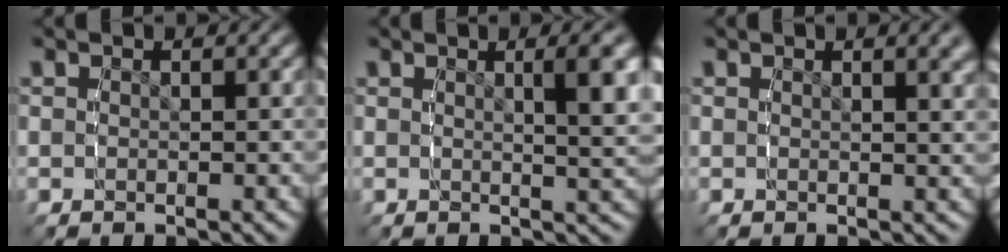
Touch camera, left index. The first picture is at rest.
{"total": 3.5, "force": [1.1, 0.1, 3.3], "torque": [-0.044, -0.004, 0.024]}
{"total": 1.4, "force": [0.9, -0.3, 1.0], "torque": [-0.013, -0.004, 0.016]}